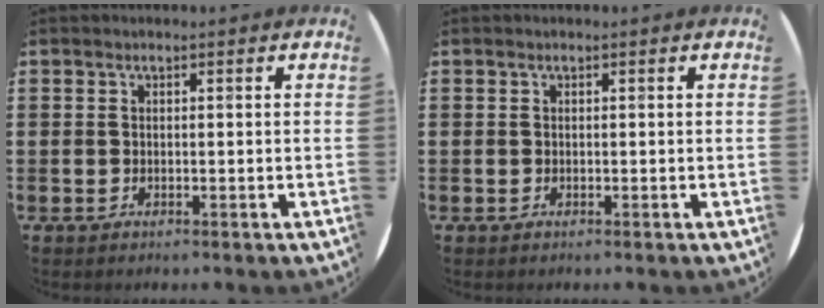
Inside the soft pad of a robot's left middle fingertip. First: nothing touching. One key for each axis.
{"total": 0.0}